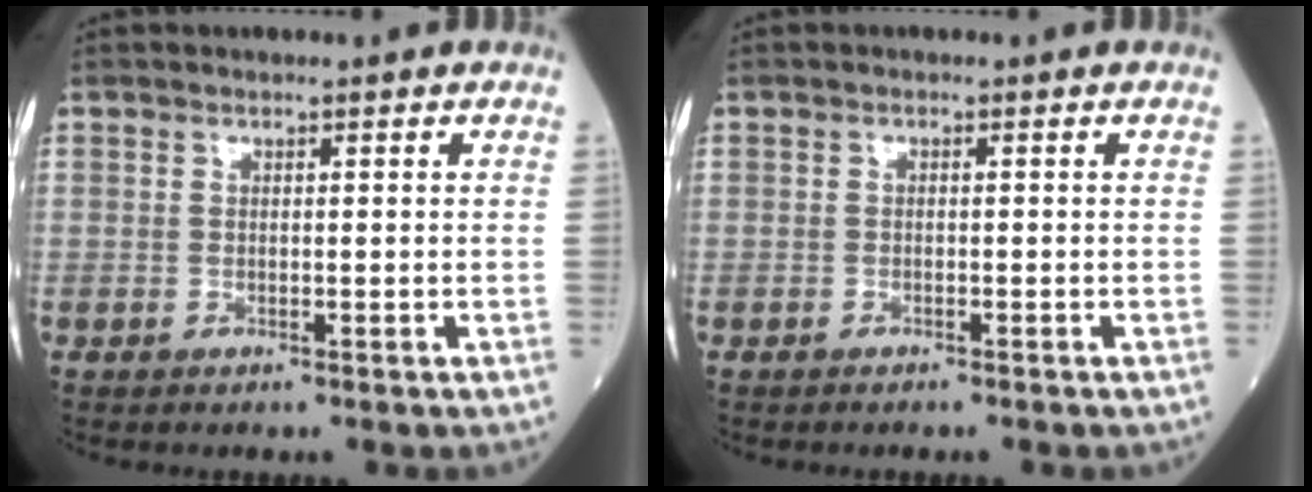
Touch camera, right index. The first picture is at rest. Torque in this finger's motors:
{"motor_torque": [-0.12, -0.02, 0.04, -0.01]}